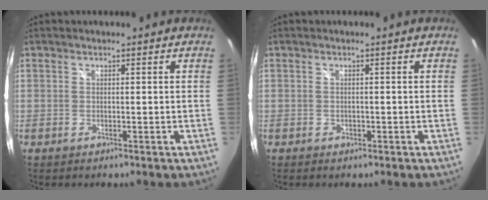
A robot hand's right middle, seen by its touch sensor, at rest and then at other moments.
{"total": 0.7, "force": [-0.4, 0.6, 0.2], "torque": [-0.002, 0.000, -0.004]}